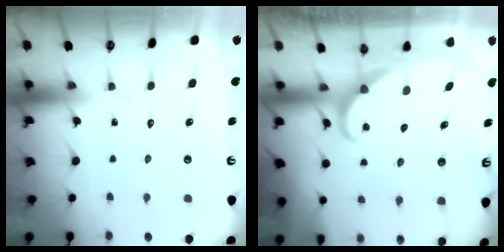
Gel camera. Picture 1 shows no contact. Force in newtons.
{"total": 1.8, "press": 1.8, "slide": 0.1}